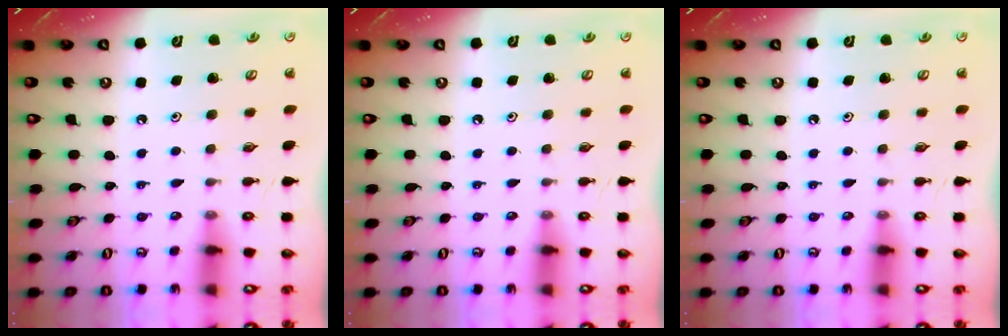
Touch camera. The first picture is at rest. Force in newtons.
{"total": 0.0}
{"total": 0.0}